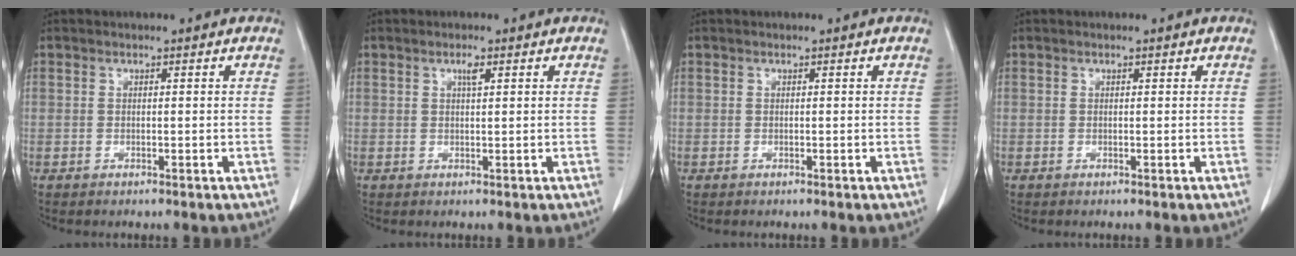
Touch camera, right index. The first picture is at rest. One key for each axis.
{"total": 1.4, "fx": 0.7, "fy": 0.2, "fz": 1.2, "tx": -0.022, "ty": -0.001, "tz": 0.012}
{"total": 0.0}
{"total": 0.0}